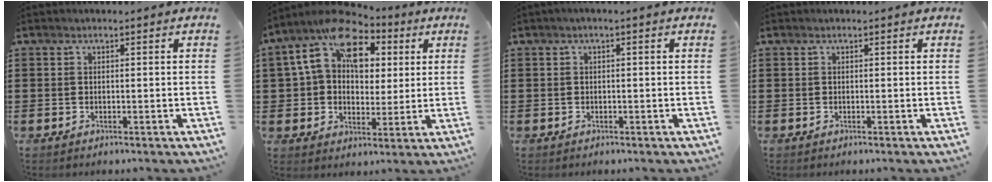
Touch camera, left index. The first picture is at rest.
{"total": 12.6, "force": [5.9, 8.4, 7.2], "torque": [-0.148, -0.006, 0.108]}
{"total": 0.8, "force": [-0.3, 0.1, 0.7], "torque": [-0.010, -0.003, -0.006]}
{"total": 0.0}